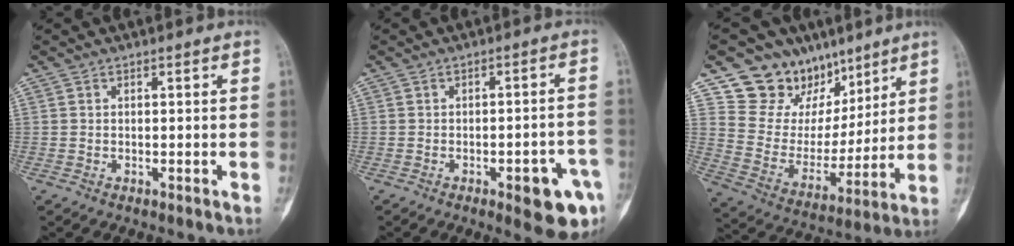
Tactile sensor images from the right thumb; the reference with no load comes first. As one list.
[{"total": 9.7, "force": [-4.1, 3.0, 8.2], "torque": [-0.082, 0.021, -0.042]}, {"total": 17.4, "force": [11.9, 12.1, 4.2], "torque": [-0.009, -0.052, 0.216]}]